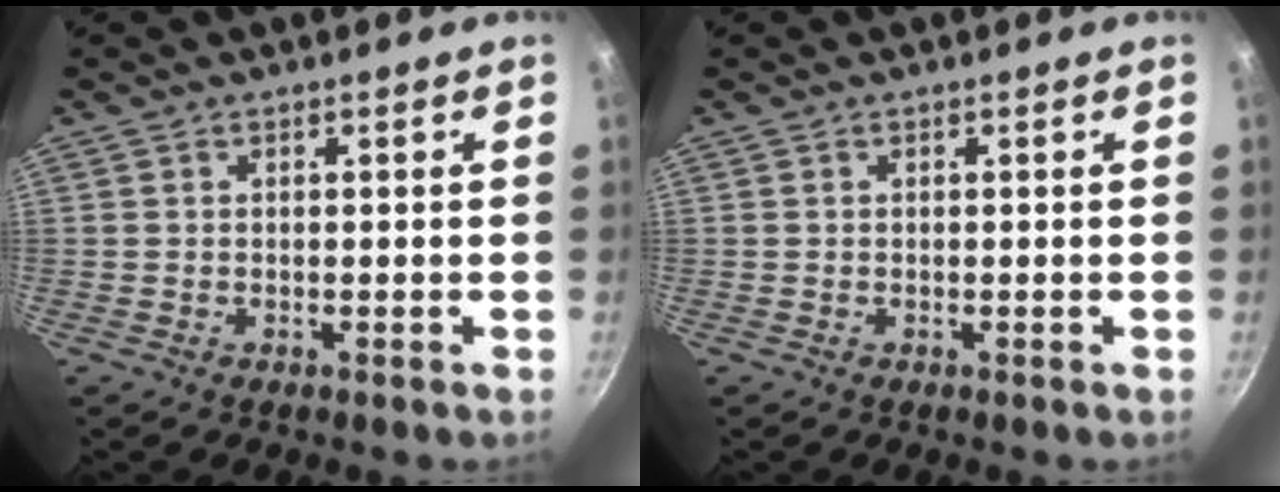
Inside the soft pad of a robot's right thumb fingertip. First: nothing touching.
{"total": 0.0}